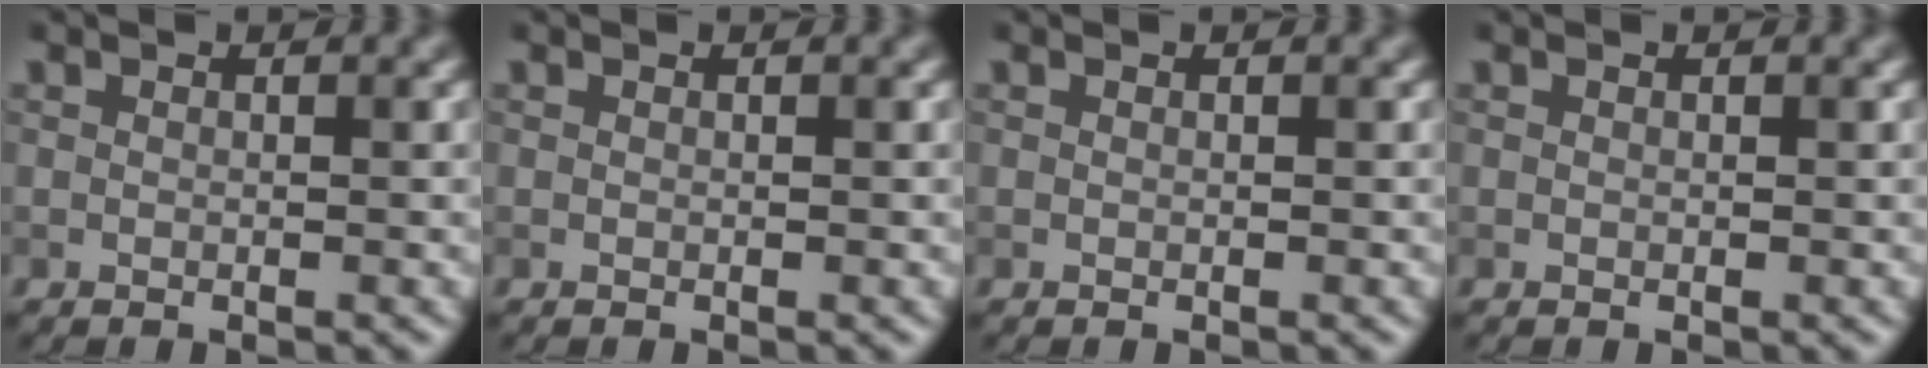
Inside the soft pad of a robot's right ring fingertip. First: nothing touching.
{"total": 0.0}
{"total": 0.0}
{"total": 0.0}